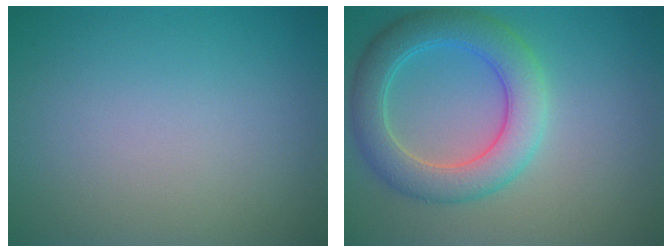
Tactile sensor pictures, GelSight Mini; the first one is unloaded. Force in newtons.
{"total": 5.6, "press": 5.6, "slide": 0.2}